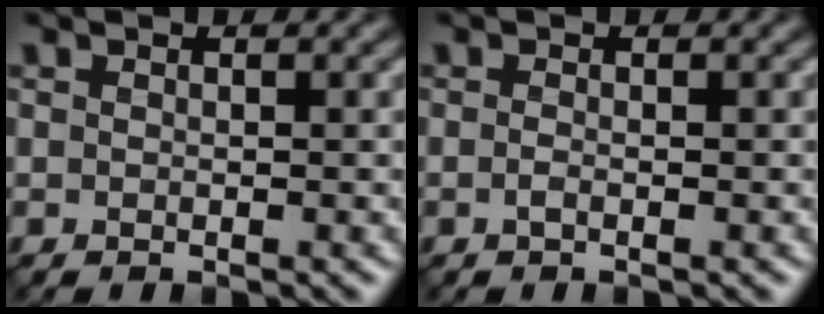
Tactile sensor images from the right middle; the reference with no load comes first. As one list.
[{"total": 0.7, "force": [-0.3, 0.2, 0.6], "torque": [-0.014, -0.002, -0.007]}]